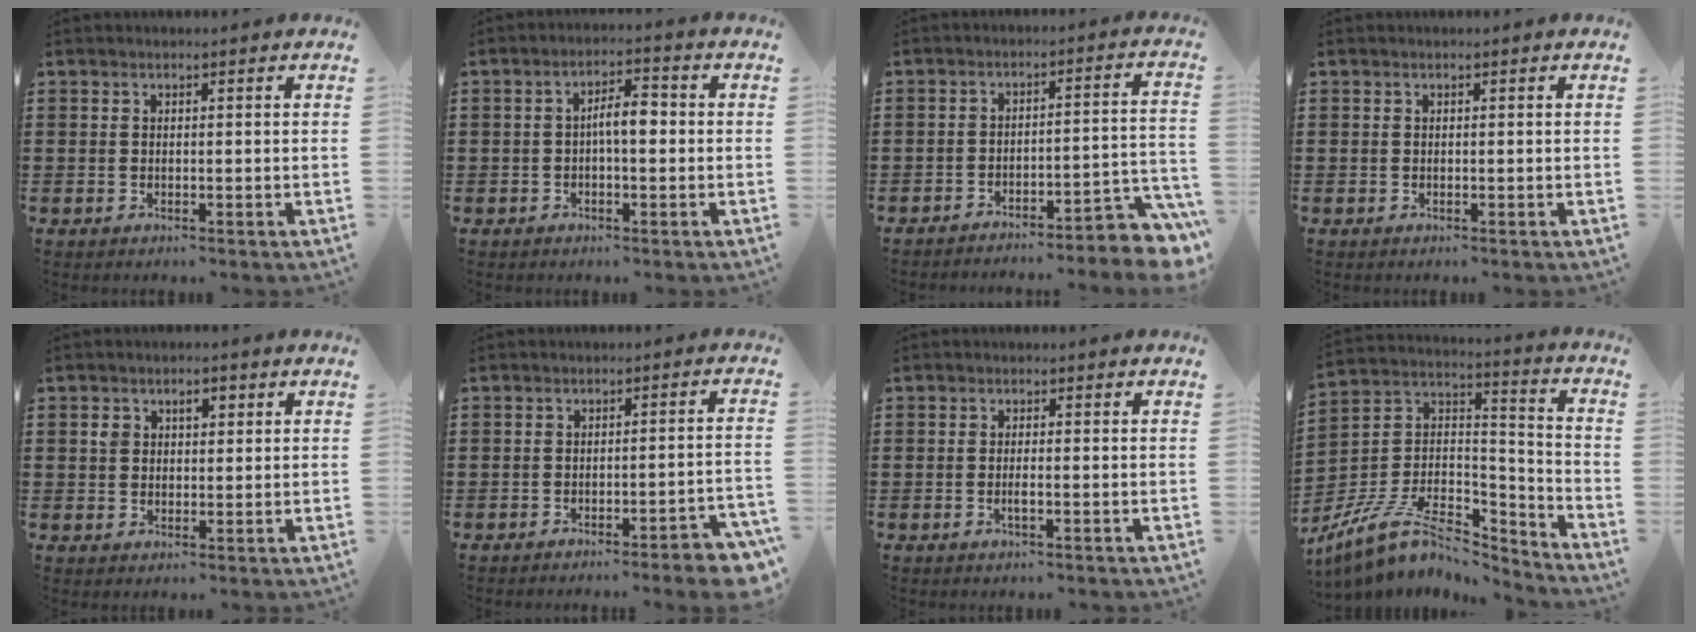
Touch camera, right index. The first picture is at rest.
{"total": 4.1, "force": [-0.3, 1.3, 3.9], "torque": [-0.071, 0.010, -0.008]}
{"total": 4.4, "force": [-4.1, 0.1, 1.7], "torque": [-0.030, -0.010, -0.085]}
{"total": 0.0}
{"total": 2.7, "force": [1.0, 2.0, 1.6], "torque": [-0.030, 0.008, 0.012]}
{"total": 3.9, "force": [-3.3, -0.1, 2.1], "torque": [-0.035, -0.010, -0.064]}
{"total": 1.4, "force": [-0.5, 0.0, 1.3], "torque": [-0.031, -0.007, -0.011]}
{"total": 10.6, "force": [-7.1, 5.1, 6.0], "torque": [-0.130, 0.012, -0.136]}